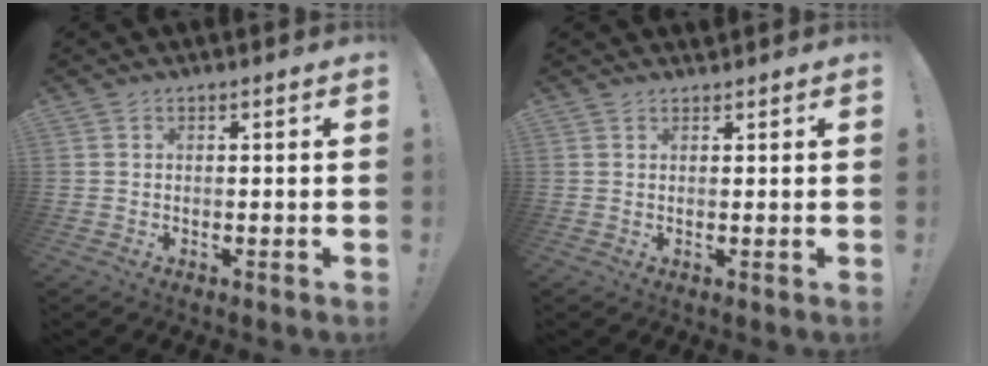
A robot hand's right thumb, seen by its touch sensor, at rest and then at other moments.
{"total": 1.2, "force": [1.2, 0.1, -0.1], "torque": [0.019, -0.007, 0.020]}